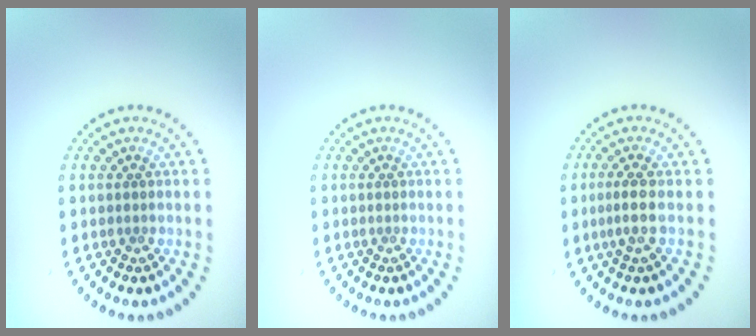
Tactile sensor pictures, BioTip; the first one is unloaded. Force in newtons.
{"total": 0.0}
{"total": 1.7, "press": 1.3, "slide": 1.1}